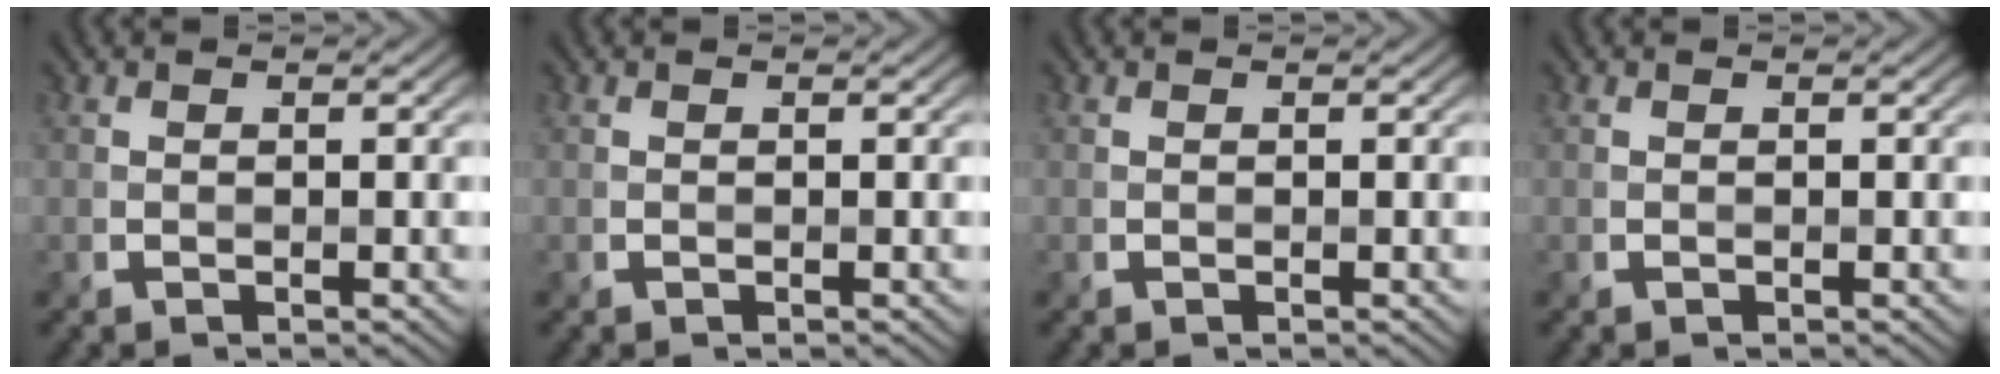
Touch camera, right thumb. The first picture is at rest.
{"total": 0.0}
{"total": 0.0}
{"total": 0.0}